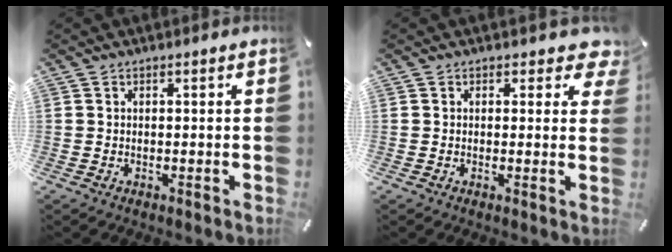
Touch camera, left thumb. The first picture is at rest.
{"total": 3.5, "force": [1.7, 2.2, 2.1], "torque": [-0.014, -0.005, 0.024]}